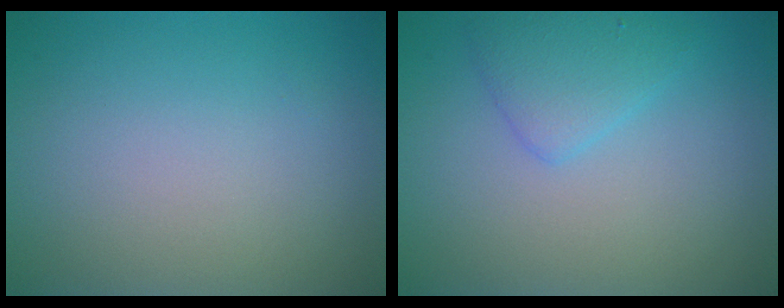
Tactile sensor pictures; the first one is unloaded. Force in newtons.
{"total": 2.5, "press": 2.5, "slide": 0.1}